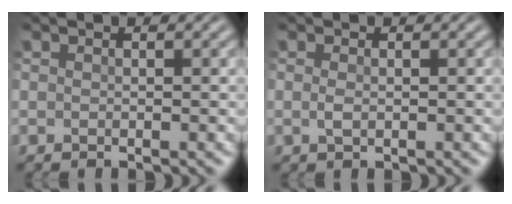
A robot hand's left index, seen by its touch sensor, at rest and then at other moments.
{"total": 0.7, "force": [0.2, 0.4, 0.5], "torque": [-0.017, 0.002, 0.003]}